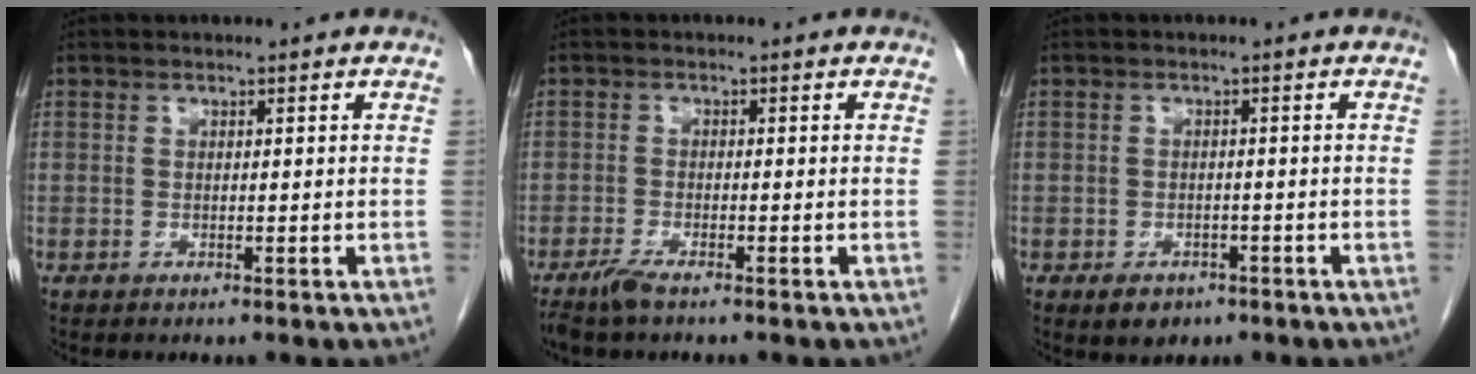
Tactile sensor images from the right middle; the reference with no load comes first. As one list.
[{"total": 2.5, "force": [-1.9, 0.1, 1.5], "torque": [-0.038, -0.007, -0.040]}, {"total": 3.3, "force": [-2.1, 2.1, 1.5], "torque": [-0.021, 0.000, -0.021]}]